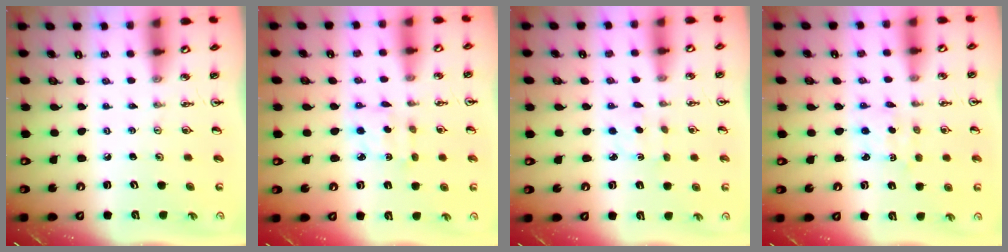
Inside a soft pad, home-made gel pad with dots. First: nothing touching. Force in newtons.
{"total": 2.5, "press": 2.5, "slide": 0.1}
{"total": 1.7, "press": 1.7, "slide": 0.5}
{"total": 1.8, "press": 1.8, "slide": 0.4}